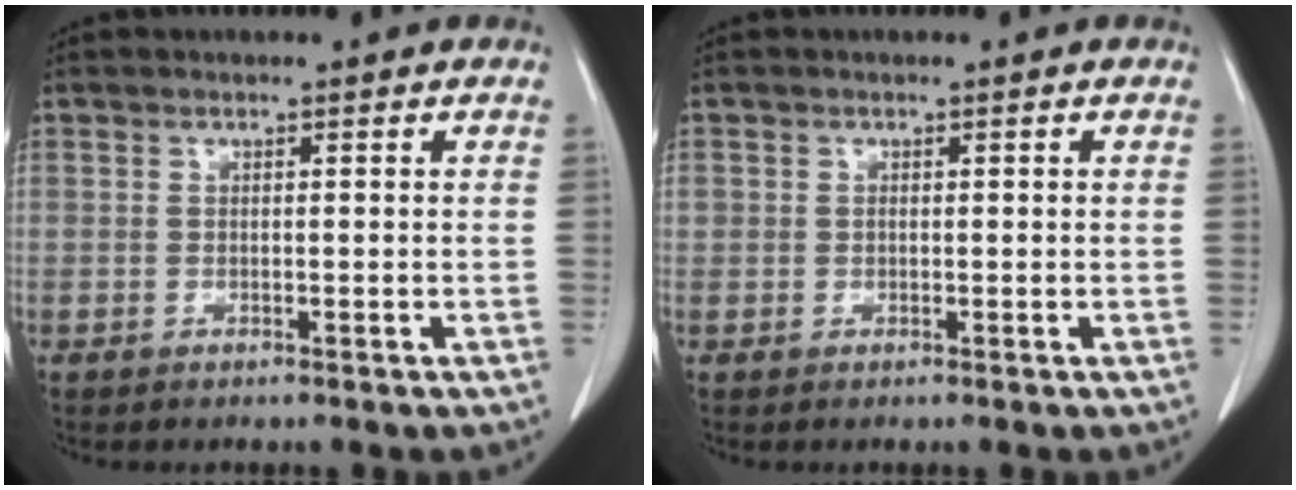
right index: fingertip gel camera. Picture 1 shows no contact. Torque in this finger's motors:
{"motor_torque": [-0.04, 0.03, 0.02, 0.01]}